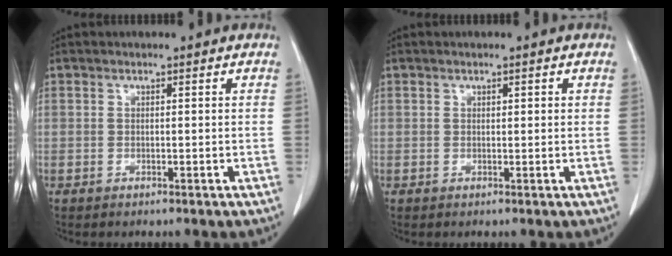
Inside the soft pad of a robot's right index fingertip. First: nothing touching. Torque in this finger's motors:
{"motor_torque": [-0.11, 0.05, -0.02, -0.01]}